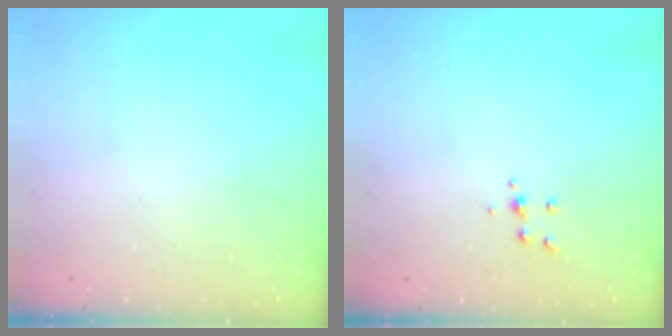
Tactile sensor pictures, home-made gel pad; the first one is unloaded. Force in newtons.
{"total": 4.6, "press": 4.5, "slide": 0.7}